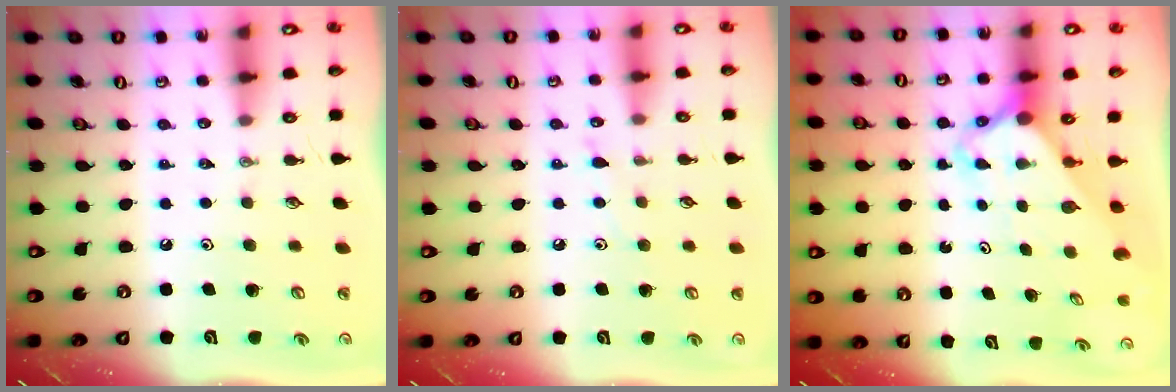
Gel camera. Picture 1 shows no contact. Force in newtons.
{"total": 5.7, "press": 5.6, "slide": 0.7}
{"total": 3.1, "press": 3.1, "slide": 0.2}